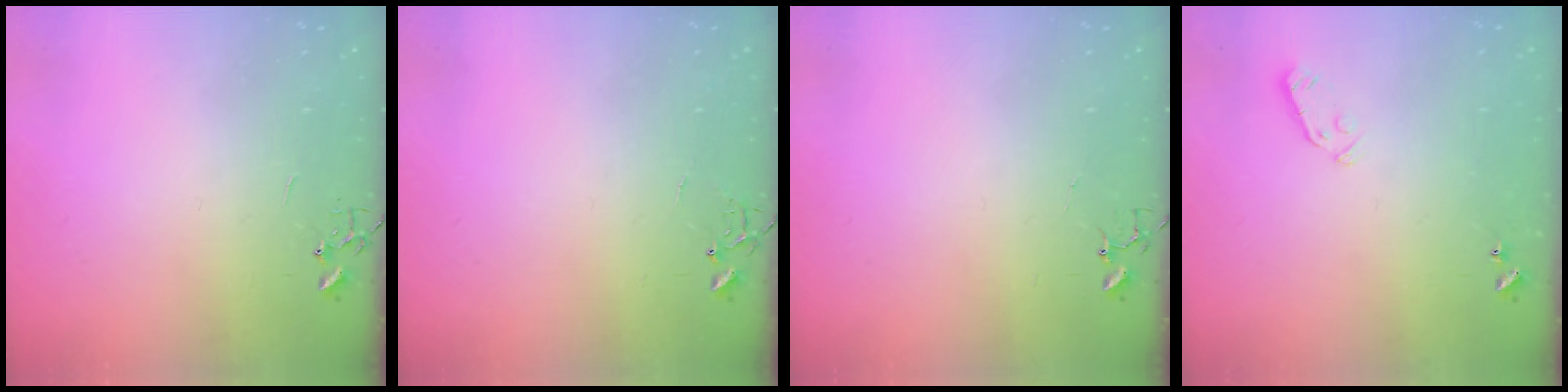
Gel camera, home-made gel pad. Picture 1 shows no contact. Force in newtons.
{"total": 5.8, "press": 5.8, "slide": 0.5}
{"total": 3.7, "press": 3.7, "slide": 0.3}
{"total": 4.1, "press": 4.0, "slide": 0.7}